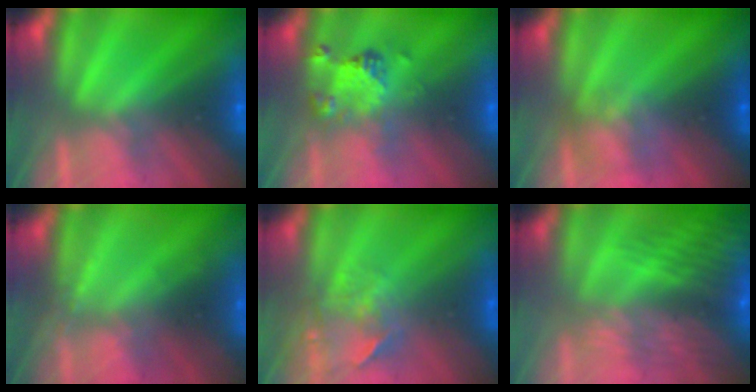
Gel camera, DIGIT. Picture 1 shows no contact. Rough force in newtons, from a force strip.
{"total": 2.4}
{"total": 2.4}
{"total": 2.1}
{"total": 3.9}
{"total": 6.8}